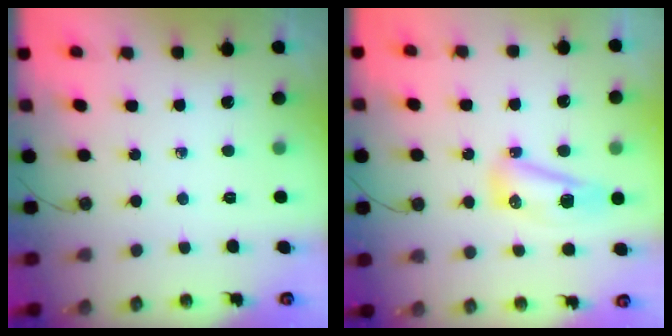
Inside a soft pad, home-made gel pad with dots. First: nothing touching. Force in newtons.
{"total": 8.2, "press": 8.2, "slide": 0.6}